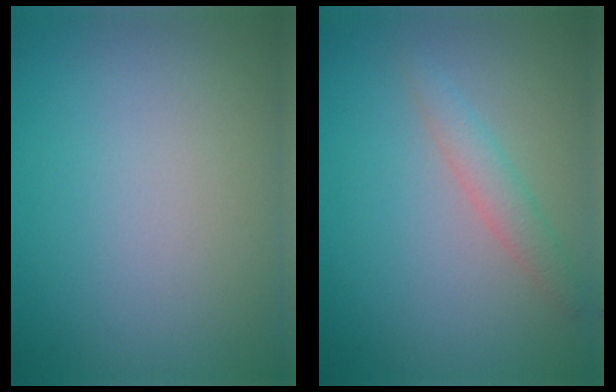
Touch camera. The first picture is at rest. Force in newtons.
{"total": 2.7, "press": 2.7, "slide": 0.2}